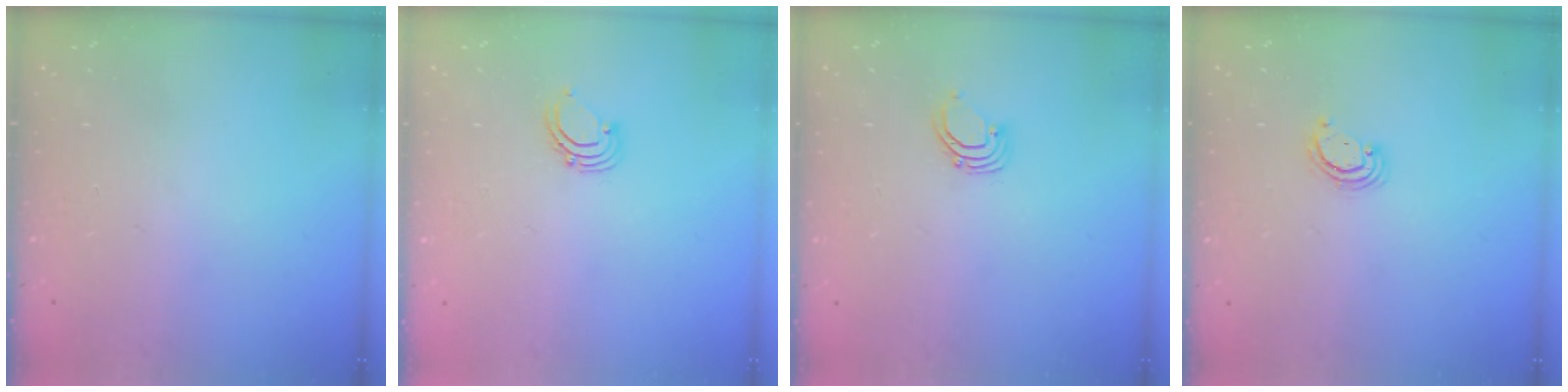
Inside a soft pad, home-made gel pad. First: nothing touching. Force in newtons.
{"total": 2.9, "press": 2.9, "slide": 0.2}
{"total": 2.7, "press": 2.7, "slide": 0.2}
{"total": 2.9, "press": 2.8, "slide": 0.3}